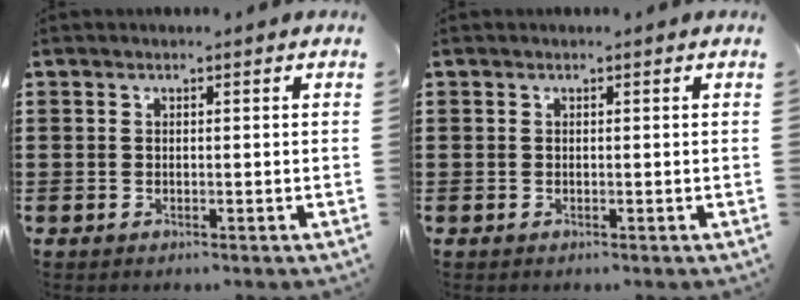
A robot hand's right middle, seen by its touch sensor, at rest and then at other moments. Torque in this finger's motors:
{"motor_torque": [-0.37, 0.22, -0.04, -0.01]}